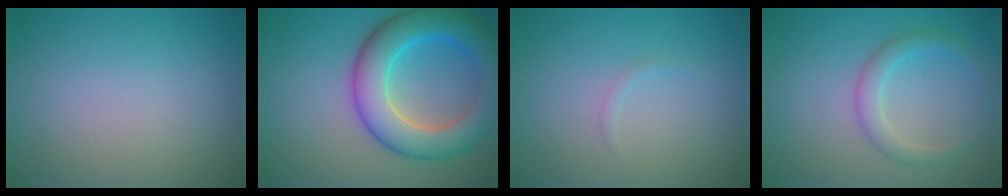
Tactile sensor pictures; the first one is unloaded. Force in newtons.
{"total": 8.8, "press": 8.8, "slide": 0.4}
{"total": 0.5, "press": 0.5, "slide": 0.1}
{"total": 2.4, "press": 2.4, "slide": 0.2}